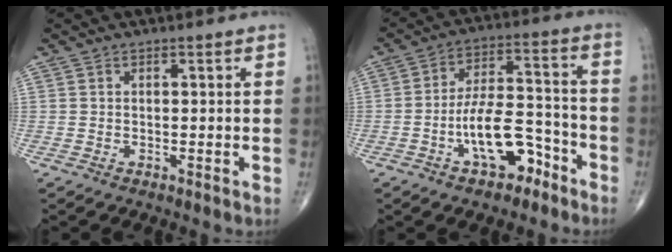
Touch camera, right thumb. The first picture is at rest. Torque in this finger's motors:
{"motor_torque": [3.37, 1.65, 1.68, -1.06, 0.52]}